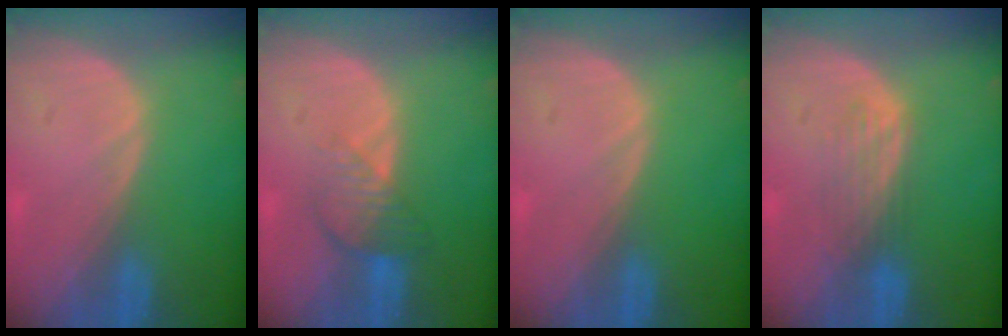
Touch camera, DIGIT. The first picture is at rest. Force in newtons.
{"total": 4.5, "press": 3.9, "slide": 2.3}
{"total": 0.0}
{"total": 3.8, "press": 3.2, "slide": 1.9}